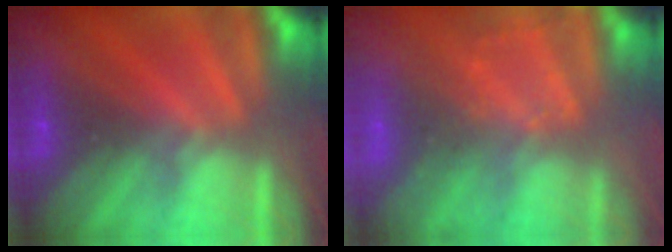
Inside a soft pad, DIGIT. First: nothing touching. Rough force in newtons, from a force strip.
{"total": 2.9}